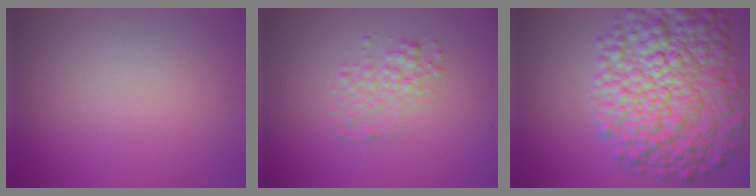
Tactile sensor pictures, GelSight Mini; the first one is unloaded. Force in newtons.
{"total": 2.3, "press": 2.3, "slide": 0.1}
{"total": 12.2, "press": 12.2, "slide": 0.3}